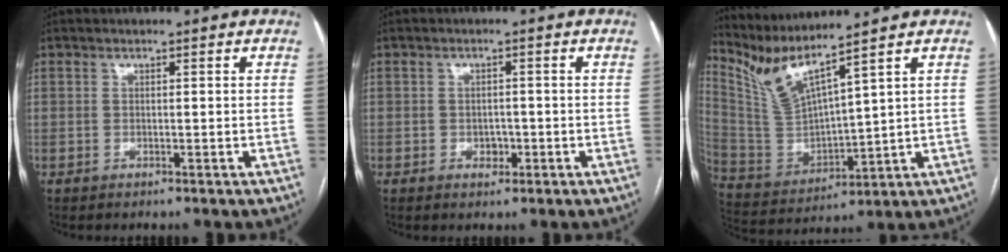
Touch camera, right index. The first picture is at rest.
{"total": 2.0, "force": [-0.8, 1.4, 1.1], "torque": [-0.014, 0.003, -0.006]}
{"total": 9.5, "force": [8.0, -1.3, 4.8], "torque": [-0.110, -0.015, 0.176]}